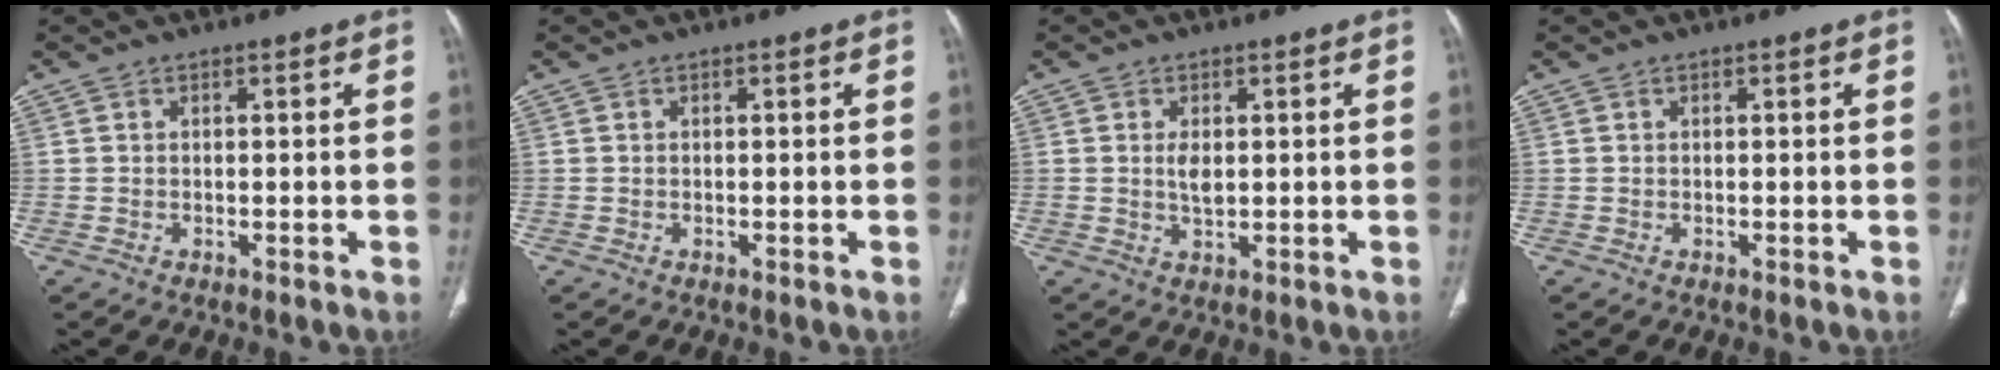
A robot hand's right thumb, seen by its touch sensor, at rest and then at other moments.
{"total": 0.0}
{"total": 2.6, "force": [0.3, 1.4, 2.1], "torque": [-0.039, -0.003, 0.007]}
{"total": 0.0}